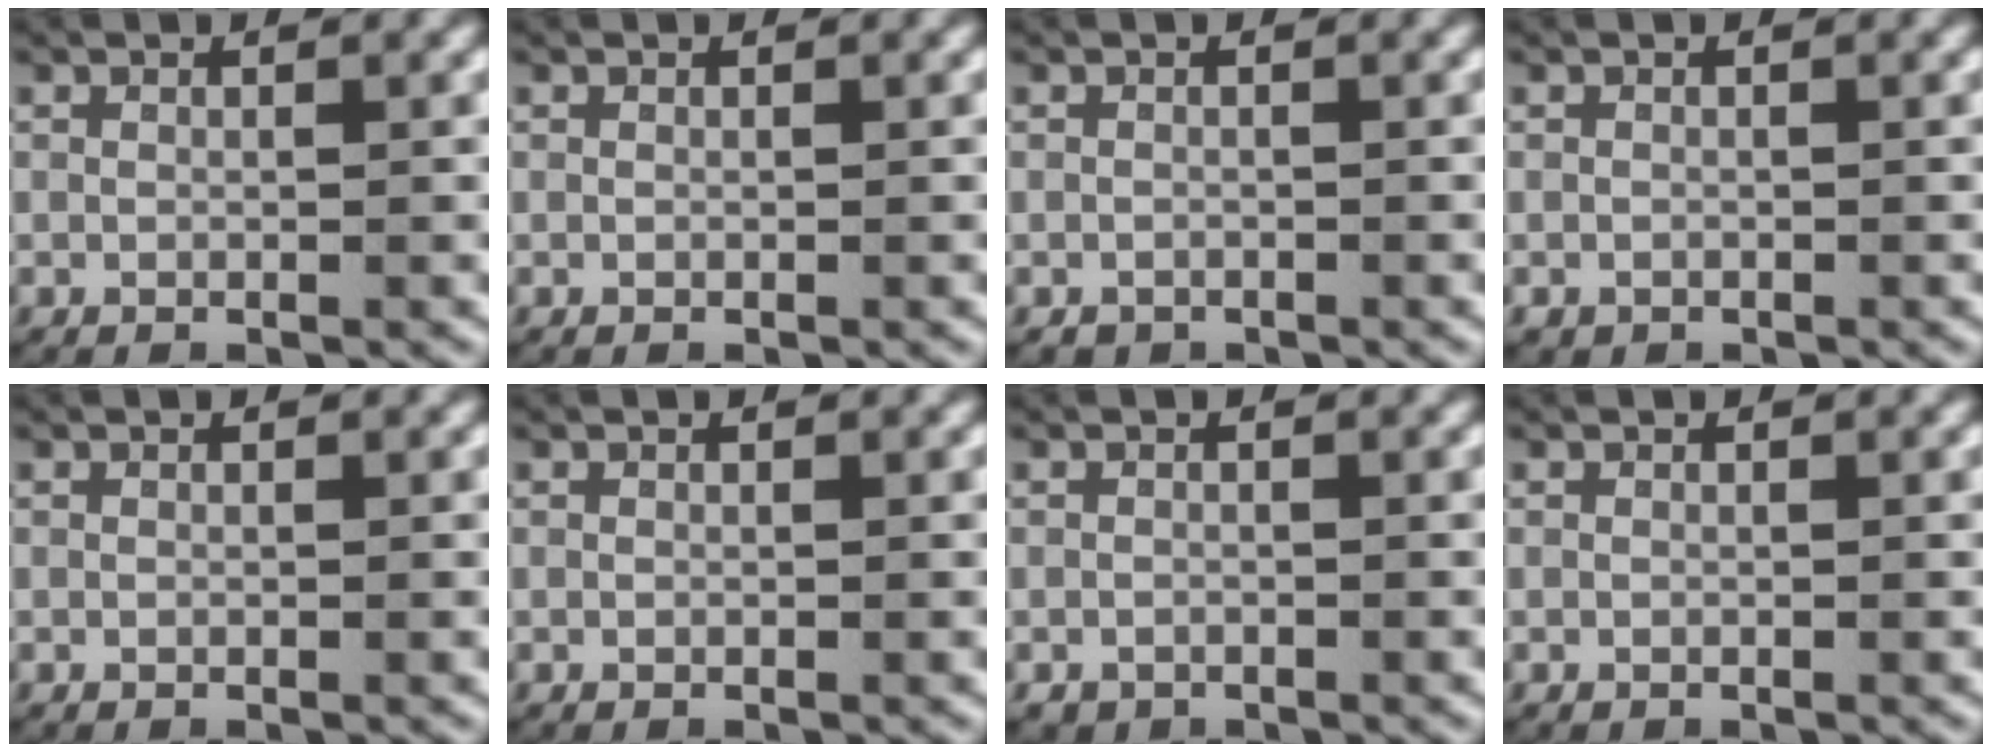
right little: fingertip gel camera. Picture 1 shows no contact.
{"total": 0.0}
{"total": 1.0, "force": [-0.7, 0.7, -0.1], "torque": [-0.003, -0.008, -0.007]}
{"total": 1.0, "force": [-0.5, 0.8, 0.1], "torque": [-0.007, -0.010, -0.002]}
{"total": 0.0}
{"total": 0.0}
{"total": 1.3, "force": [-0.8, 1.1, 0.0], "torque": [-0.007, -0.012, -0.007]}
{"total": 0.0}